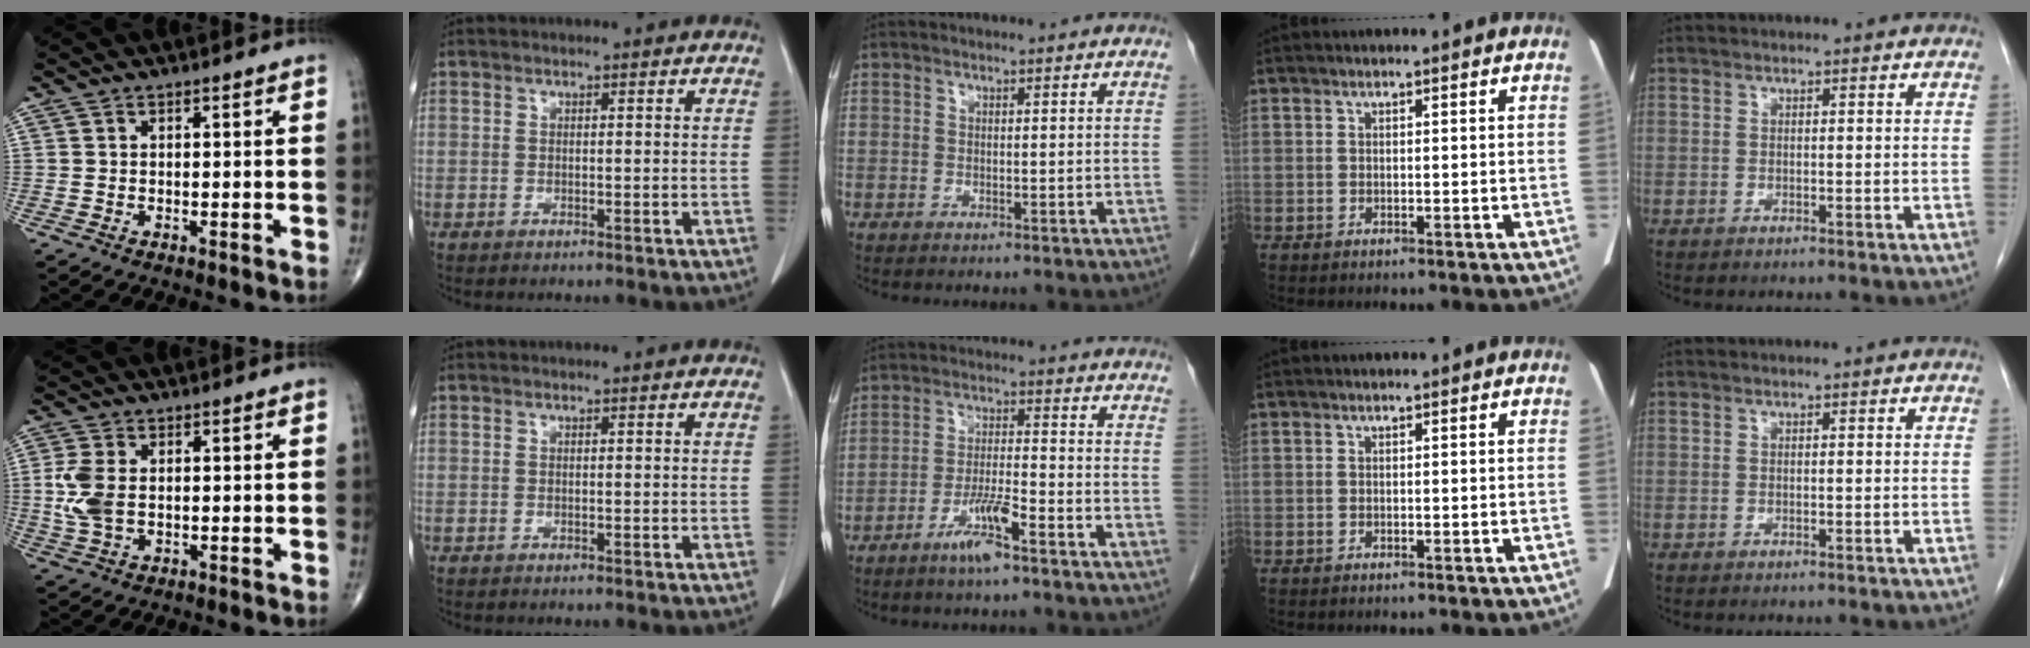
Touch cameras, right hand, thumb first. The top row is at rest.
{"thumb": {"total": 6.4, "force": [0.2, 3.9, 5.1], "torque": [-0.125, 0.001, 0.006]}, "middle": {"total": 6.2, "force": [-4.0, 0.3, 4.7], "torque": [-0.093, -0.003, -0.076]}}